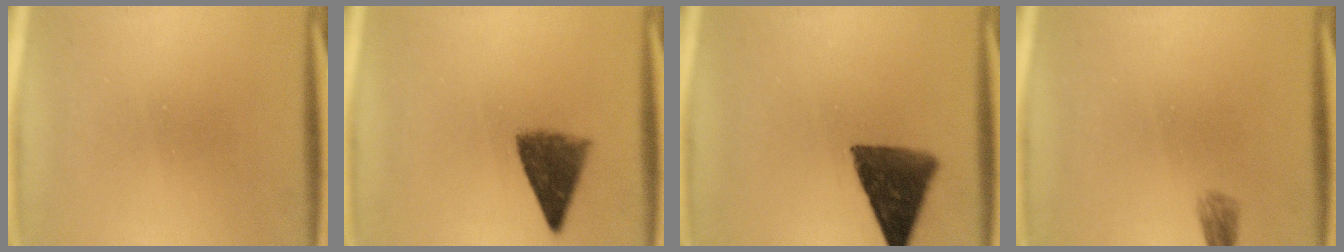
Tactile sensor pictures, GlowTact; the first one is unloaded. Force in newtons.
{"total": 5.6}
{"total": 11.1}
{"total": 1.7}